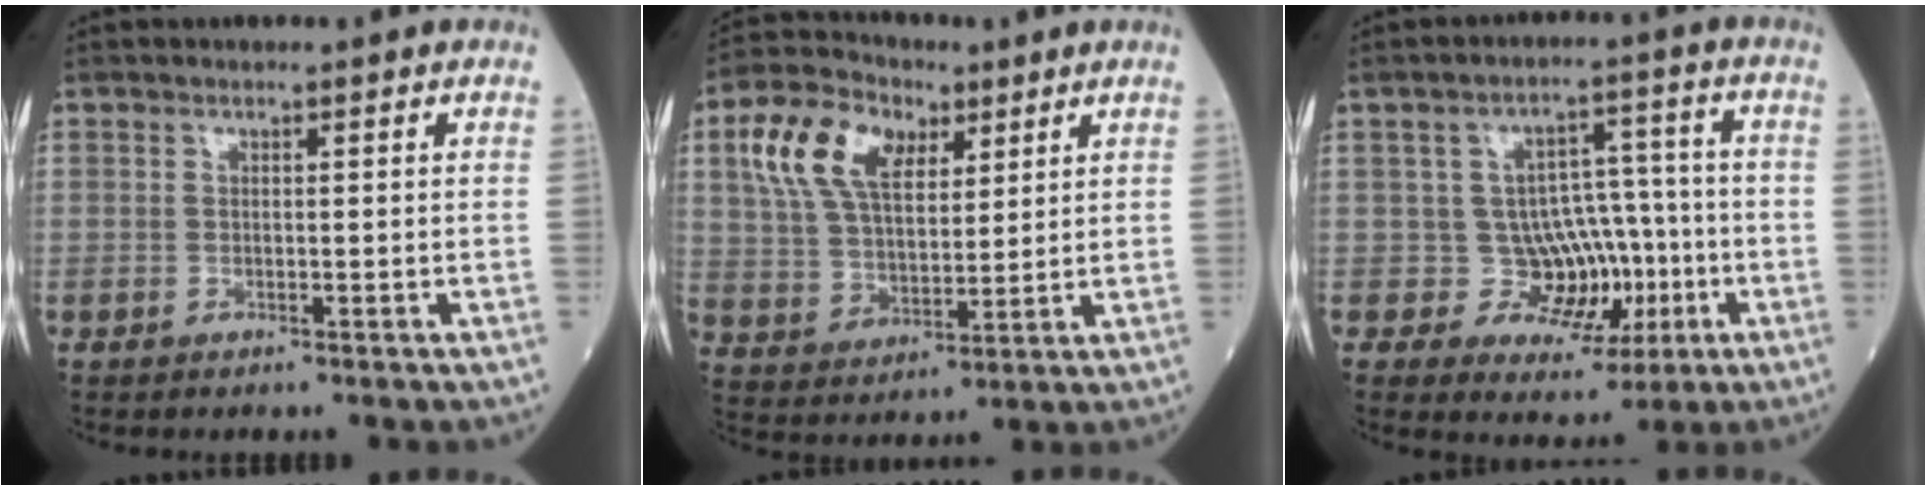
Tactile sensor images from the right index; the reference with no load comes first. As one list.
[{"total": 12.7, "force": [5.4, 7.2, 9.0], "torque": [-0.199, 0.035, 0.104]}, {"total": 8.0, "force": [-1.5, 7.2, 3.3], "torque": [-0.024, 0.029, -0.014]}]